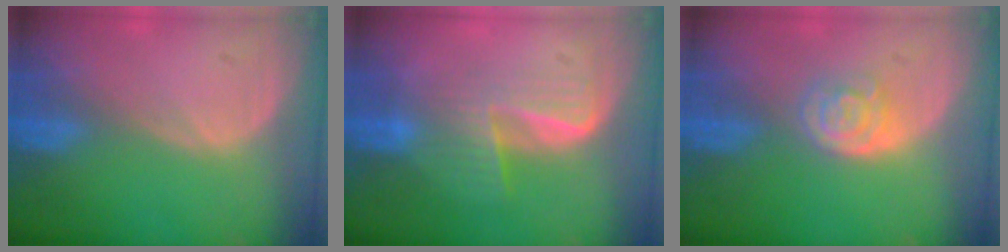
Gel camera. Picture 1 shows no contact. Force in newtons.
{"total": 6.8, "press": 5.7, "slide": 3.8}
{"total": 4.2, "press": 3.8, "slide": 2.0}